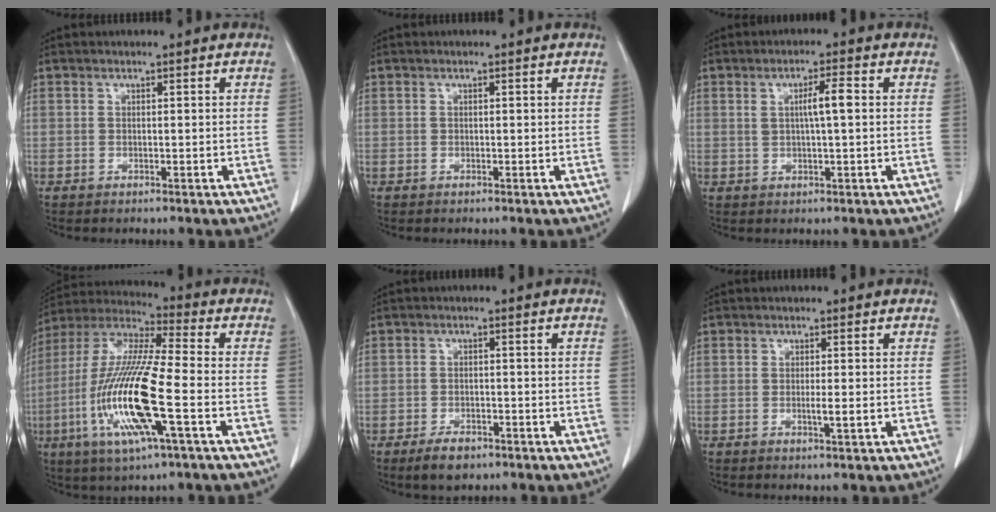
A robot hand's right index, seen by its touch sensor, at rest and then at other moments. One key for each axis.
{"total": 0.0}
{"total": 3.8, "fx": 0.8, "fy": 0.3, "fz": 3.7, "tx": -0.063, "ty": 0.004, "tz": 0.016}
{"total": 17.8, "fx": -4.8, "fy": 1.5, "fz": 17.0, "tx": -0.360, "ty": -0.017, "tz": -0.092}
{"total": 3.9, "fx": -2.6, "fy": 2.0, "fz": 2.1, "tx": -0.038, "ty": -0.001, "tz": -0.037}
{"total": 1.6, "fx": -0.3, "fy": -0.1, "fz": 1.6, "tx": -0.031, "ty": -0.004, "tz": -0.005}